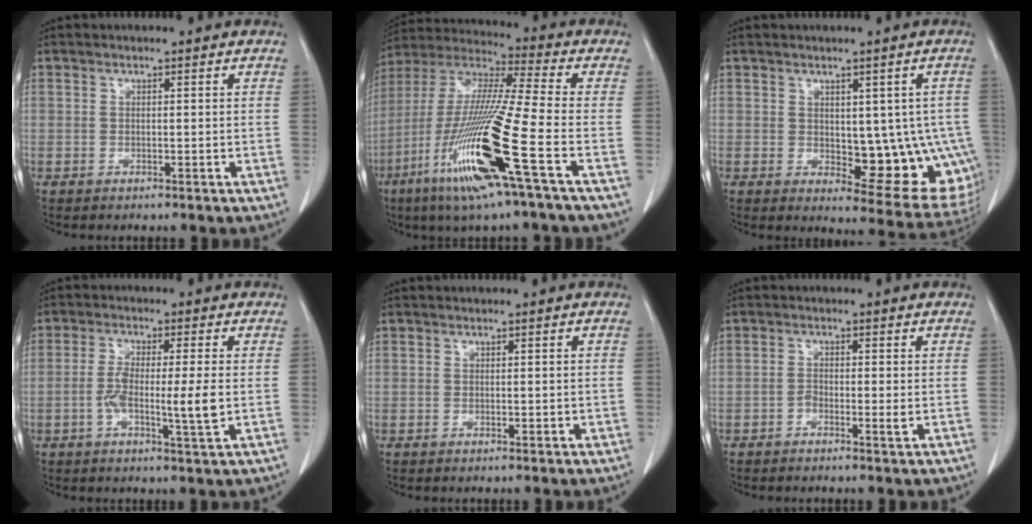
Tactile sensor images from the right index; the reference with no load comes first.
{"total": 19.9, "force": [-7.8, -0.3, 18.3], "torque": [-0.402, -0.038, -0.159]}
{"total": 12.5, "force": [-0.8, 5.6, 11.2], "torque": [-0.104, -0.001, 0.005]}
{"total": 7.2, "force": [-1.1, 0.3, 7.1], "torque": [-0.129, -0.008, -0.024]}
{"total": 0.7, "force": [0.0, 0.4, 0.6], "torque": [-0.010, 0.000, 0.003]}
{"total": 1.9, "force": [-0.6, 0.4, 1.7], "torque": [-0.027, 0.001, -0.011]}